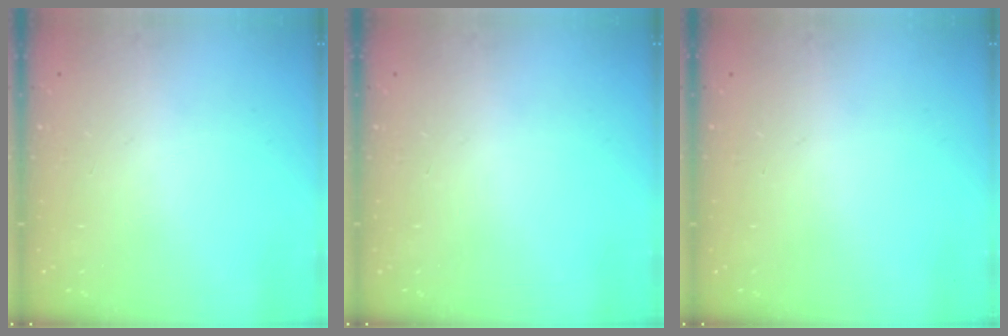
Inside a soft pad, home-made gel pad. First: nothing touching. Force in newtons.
{"total": 0.0}
{"total": 0.0}